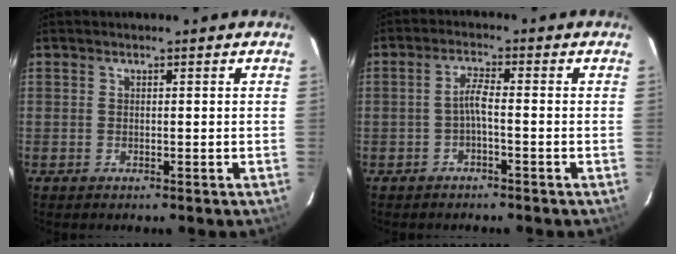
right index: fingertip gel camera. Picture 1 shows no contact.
{"total": 2.1, "force": [-0.9, 0.0, 1.9], "torque": [-0.039, 0.005, -0.018]}